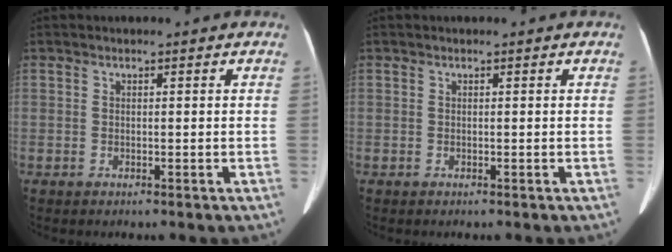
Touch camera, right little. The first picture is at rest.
{"total": 0.0}